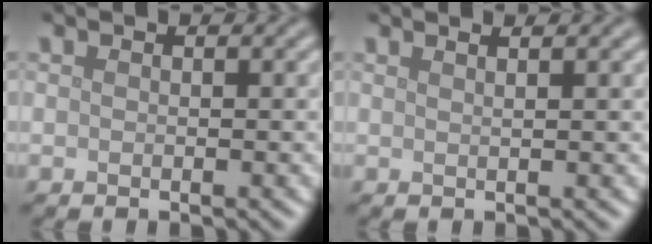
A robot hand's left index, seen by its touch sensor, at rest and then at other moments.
{"total": 2.6, "force": [1.6, 1.1, 1.7], "torque": [0.000, 0.008, -0.009]}